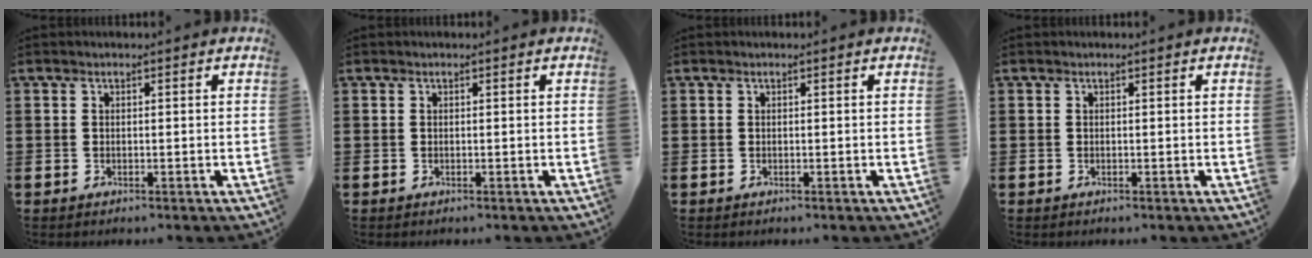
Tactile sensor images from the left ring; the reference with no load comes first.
{"total": 0.0}
{"total": 0.0}
{"total": 0.0}